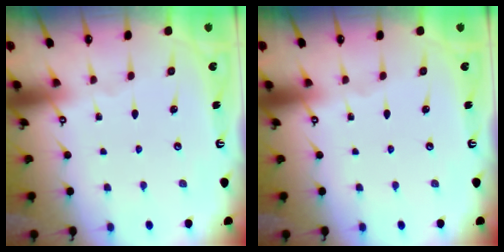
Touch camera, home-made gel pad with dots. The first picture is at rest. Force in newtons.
{"total": 0.0}